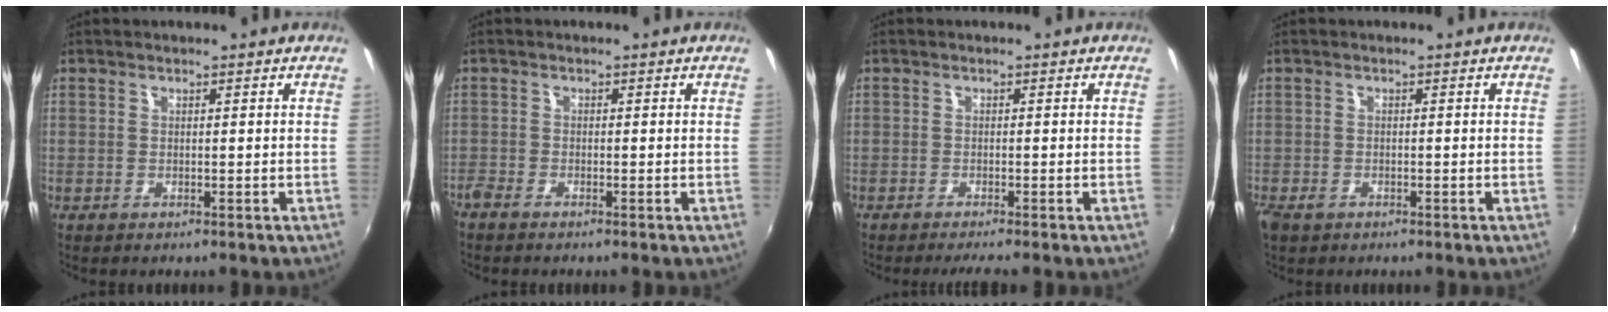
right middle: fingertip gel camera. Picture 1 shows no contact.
{"total": 1.7, "force": [-1.6, 0.3, 0.7], "torque": [-0.020, -0.007, -0.035]}
{"total": 2.3, "force": [-2.1, -0.5, 1.0], "torque": [-0.024, -0.012, -0.038]}
{"total": 2.7, "force": [-1.8, 1.6, 1.3], "torque": [-0.029, -0.008, -0.033]}